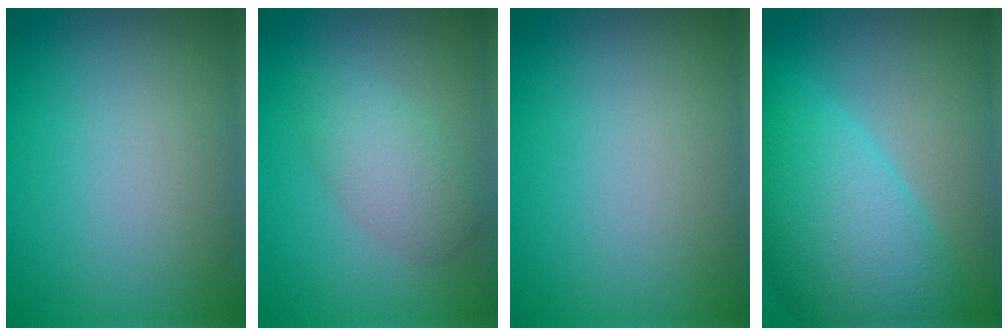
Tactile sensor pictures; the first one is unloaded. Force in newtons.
{"total": 3.2, "press": 3.2, "slide": 0.1}
{"total": 0.0}
{"total": 10.9, "press": 10.9, "slide": 0.3}